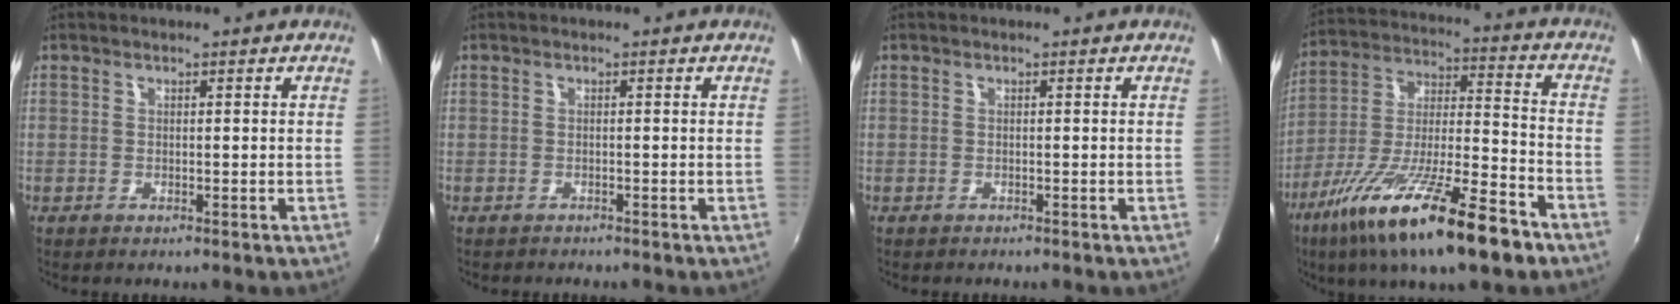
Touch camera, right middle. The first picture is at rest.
{"total": 1.2, "force": [-1.1, 0.4, 0.1], "torque": [-0.007, -0.002, -0.017]}
{"total": 0.6, "force": [-0.6, 0.2, 0.1], "torque": [-0.003, -0.002, -0.010]}
{"total": 22.6, "force": [-13.6, 4.5, 17.5], "torque": [-0.316, -0.042, -0.235]}